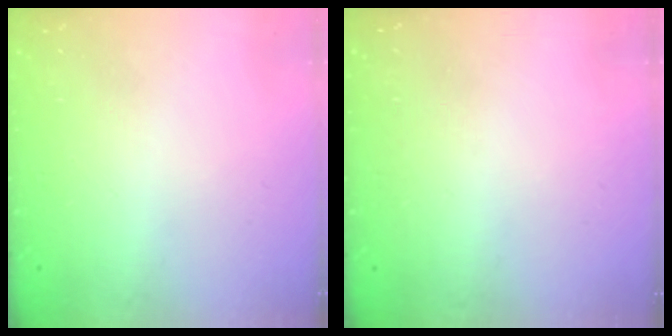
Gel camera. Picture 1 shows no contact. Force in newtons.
{"total": 3.2, "press": 3.2, "slide": 0.1}